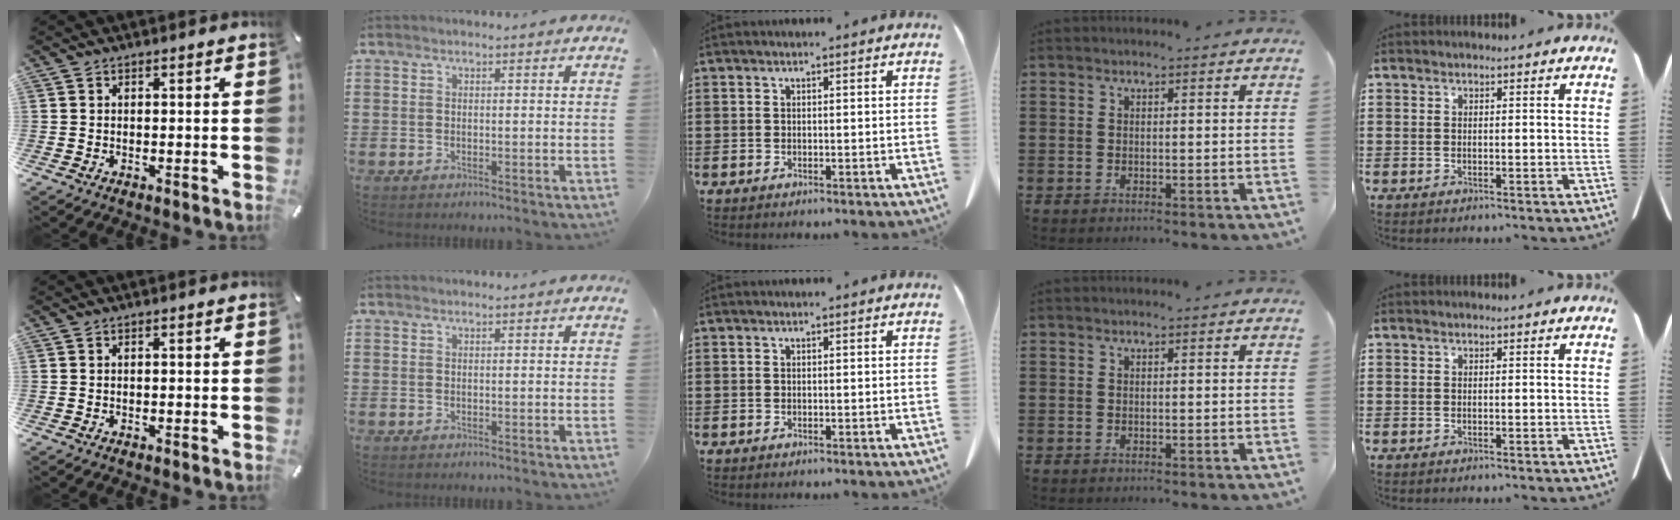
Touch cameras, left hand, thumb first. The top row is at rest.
{}